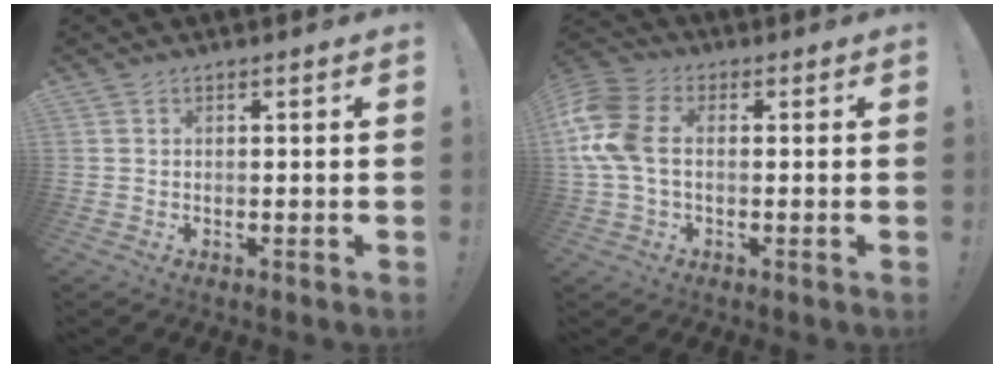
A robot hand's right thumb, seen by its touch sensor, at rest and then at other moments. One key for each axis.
{"total": 12.6, "fx": 0.7, "fy": 8.1, "fz": 9.6, "tx": -0.209, "ty": 0.004, "tz": 0.015}